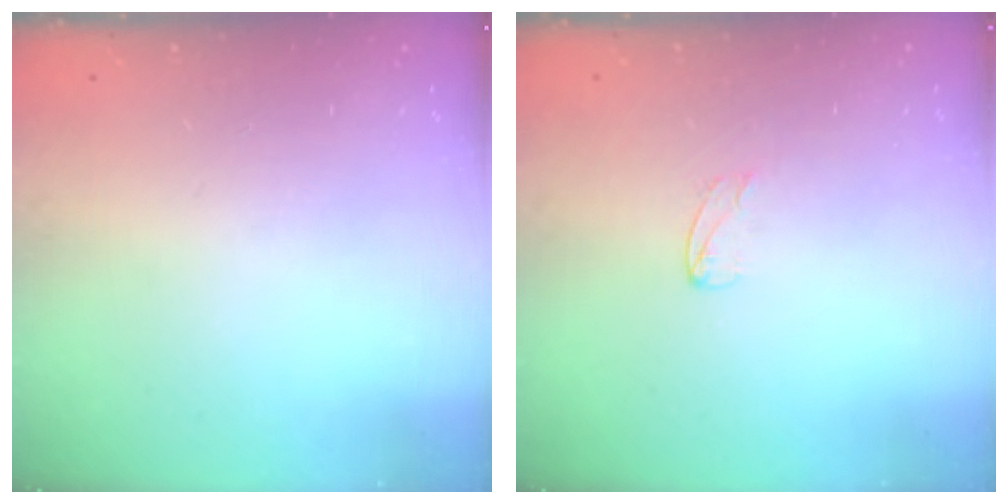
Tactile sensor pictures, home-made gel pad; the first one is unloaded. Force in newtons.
{"total": 2.0, "press": 2.0, "slide": 0.2}